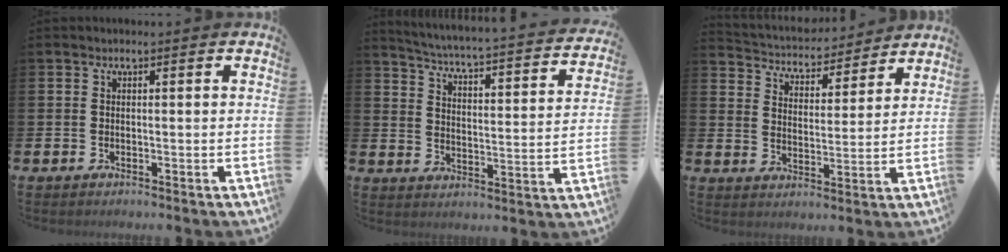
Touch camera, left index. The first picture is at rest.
{"total": 3.6, "force": [3.4, 0.0, 1.4], "torque": [-0.049, -0.039, 0.047]}
{"total": 4.7, "force": [4.4, 1.6, 0.1], "torque": [-0.035, -0.035, 0.074]}